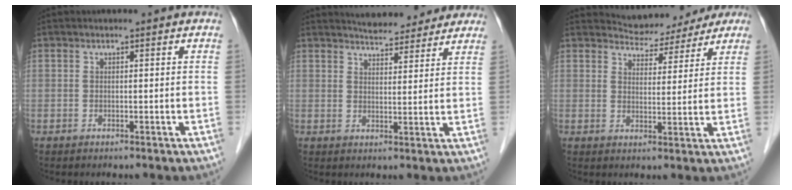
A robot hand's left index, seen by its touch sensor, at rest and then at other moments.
{"total": 9.1, "force": [8.6, 2.2, 2.4], "torque": [-0.031, 0.009, 0.107]}
{"total": 8.4, "force": [7.6, 3.4, 0.8], "torque": [-0.005, 0.011, 0.091]}